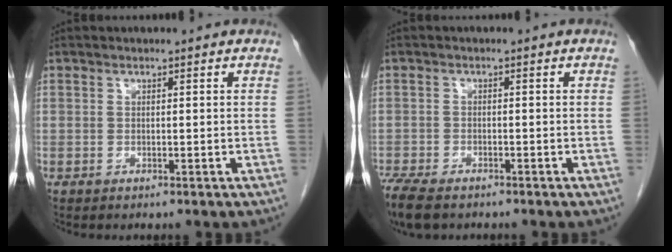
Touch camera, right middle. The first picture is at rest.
{"total": 7.5, "force": [-5.7, 2.8, 4.0], "torque": [-0.081, -0.017, -0.096]}